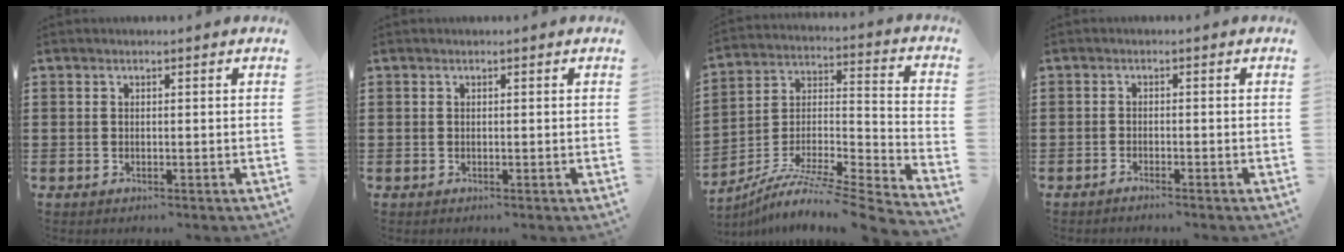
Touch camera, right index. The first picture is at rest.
{"total": 0.0}
{"total": 6.8, "force": [-5.6, 0.6, 3.8], "torque": [-0.071, -0.010, -0.116]}
{"total": 1.1, "force": [-1.1, -0.2, 0.2], "torque": [-0.004, 0.000, -0.021]}